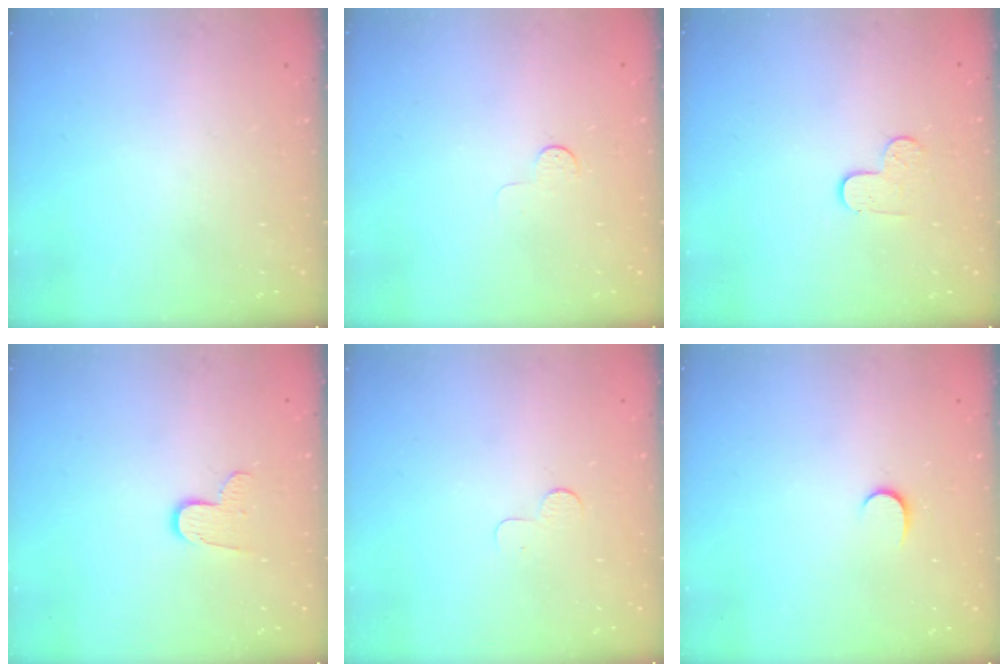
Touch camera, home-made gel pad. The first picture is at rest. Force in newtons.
{"total": 3.1, "press": 3.1, "slide": 0.3}
{"total": 5.3, "press": 5.3, "slide": 0.4}
{"total": 7.7, "press": 7.7, "slide": 0.3}
{"total": 2.6, "press": 2.6, "slide": 0.2}
{"total": 4.9, "press": 4.9, "slide": 0.6}